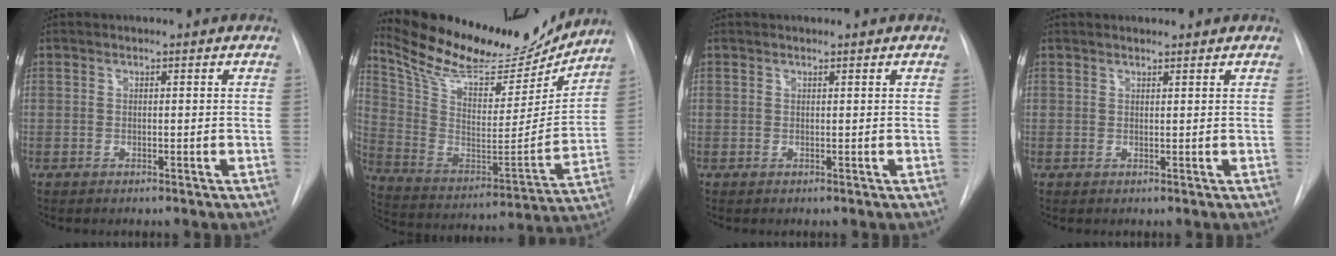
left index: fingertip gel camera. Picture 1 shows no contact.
{"total": 23.6, "force": [21.1, 5.6, 8.8], "torque": [-0.166, -0.024, 0.334]}
{"total": 0.7, "force": [0.7, 0.0, 0.0], "torque": [-0.004, 0.009, 0.014]}
{"total": 2.0, "force": [2.0, 0.3, 0.2], "torque": [-0.009, 0.015, 0.030]}